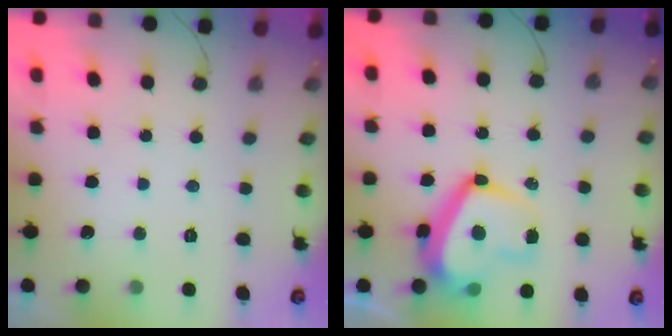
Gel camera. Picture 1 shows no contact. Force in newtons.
{"total": 16.4, "press": 16.3, "slide": 1.4}